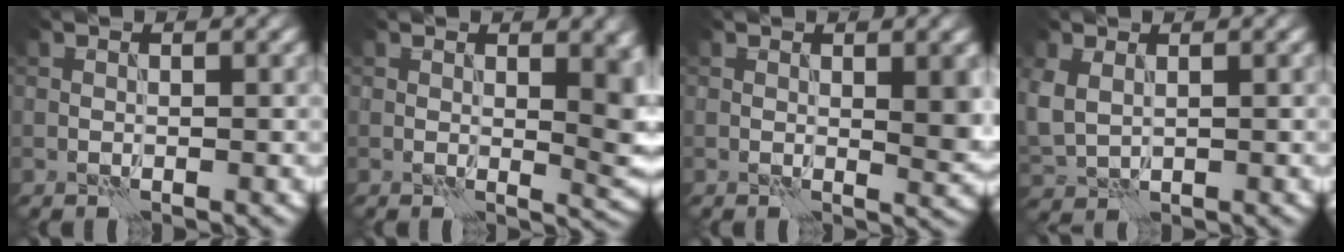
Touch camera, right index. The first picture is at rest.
{"total": 5.6, "force": [1.5, 2.4, 4.9], "torque": [-0.066, -0.002, 0.027]}
{"total": 2.9, "force": [0.7, 0.9, 2.7], "torque": [-0.039, -0.001, 0.015]}
{"total": 3.1, "force": [1.0, 2.2, 2.1], "torque": [-0.067, -0.004, 0.025]}